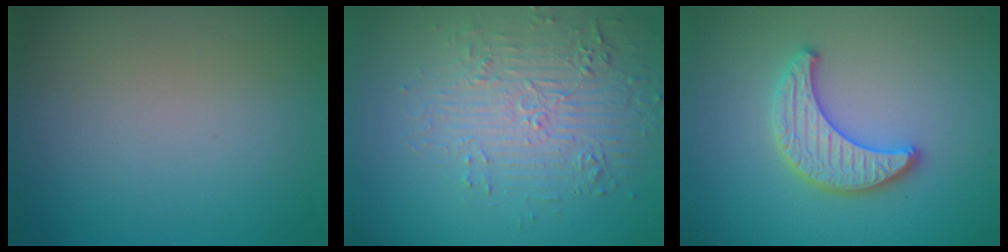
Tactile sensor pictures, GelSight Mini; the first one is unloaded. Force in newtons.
{"total": 4.2, "press": 3.8, "slide": 1.7}
{"total": 3.5, "press": 3.4, "slide": 0.7}